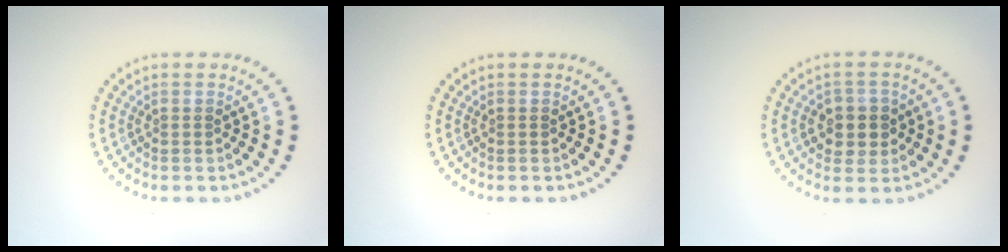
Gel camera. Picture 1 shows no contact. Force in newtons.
{"total": 0.0}
{"total": 3.1, "press": 3.0, "slide": 0.8}